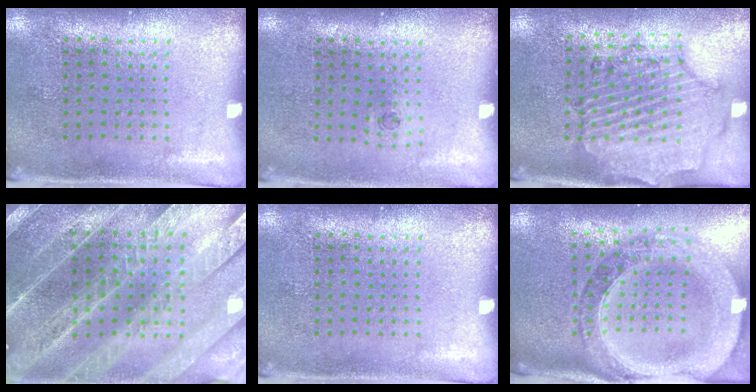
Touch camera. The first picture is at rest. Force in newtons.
{"total": 0.6, "press": 0.3, "slide": 0.5}
{"total": 1.6, "press": 1.6, "slide": 0.3}
{"total": 4.0, "press": 3.7, "slide": 1.4}
{"total": 0.0}
{"total": 2.3, "press": 2.1, "slide": 1.0}